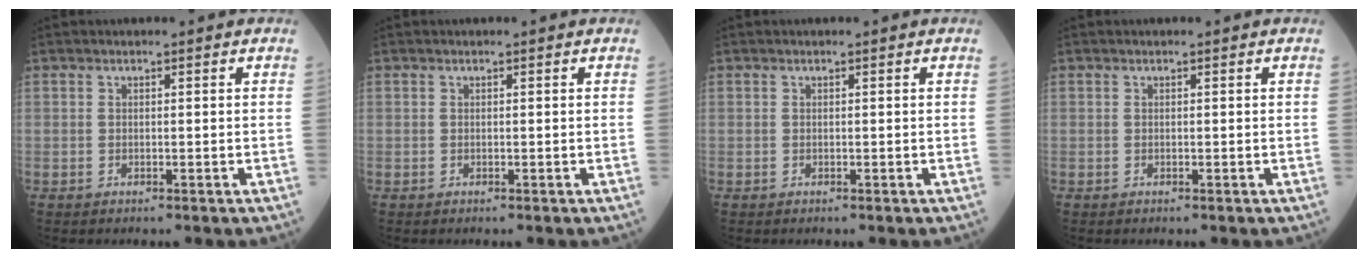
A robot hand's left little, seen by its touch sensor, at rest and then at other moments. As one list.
[{"total": 0.0}, {"total": 0.0}, {"total": 0.0}]